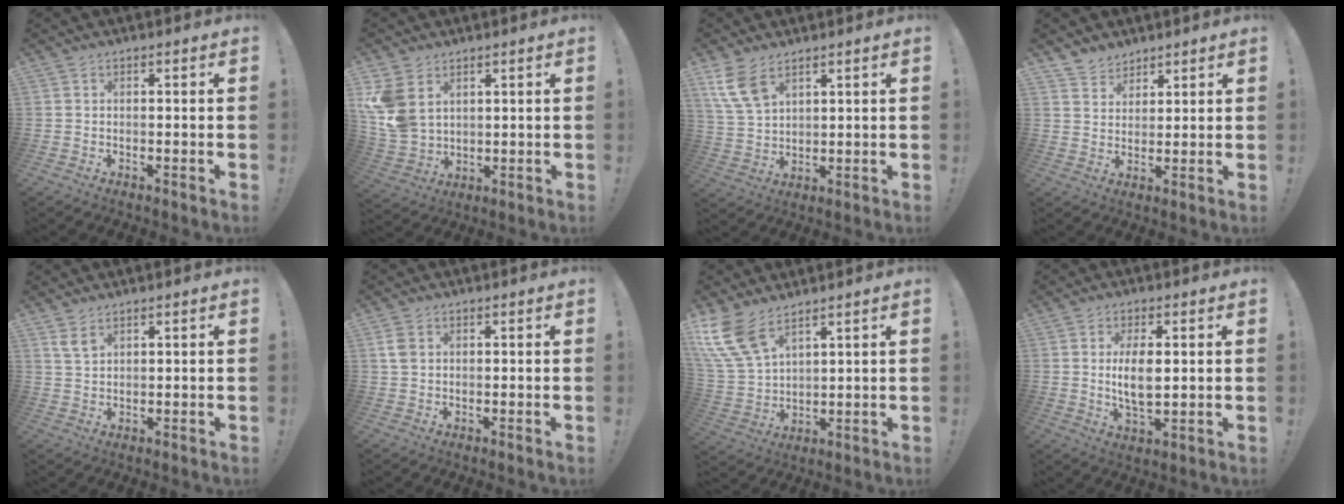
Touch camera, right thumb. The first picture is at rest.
{"total": 10.5, "force": [4.3, 7.6, 5.8], "torque": [-0.119, -0.016, 0.090]}
{"total": 9.0, "force": [5.7, 4.6, 5.3], "torque": [-0.105, -0.021, 0.111]}
{"total": 5.4, "force": [4.5, 3.0, 0.1], "torque": [-0.001, -0.035, 0.086]}
{"total": 3.8, "force": [2.7, 1.7, 2.1], "torque": [-0.028, -0.017, 0.048]}
{"total": 3.8, "force": [1.3, 2.6, 2.5], "torque": [-0.051, 0.000, 0.025]}
{"total": 12.1, "force": [8.3, 5.4, 7.0], "torque": [-0.160, -0.042, 0.161]}
{"total": 7.7, "force": [1.0, 3.5, 6.8], "torque": [-0.126, -0.012, 0.010]}